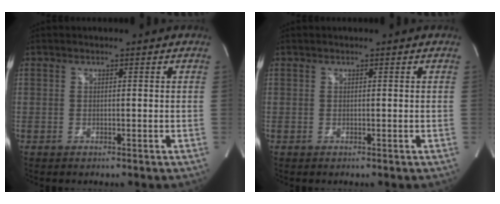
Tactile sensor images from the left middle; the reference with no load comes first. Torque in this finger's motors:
{"motor_torque": [0.08, 0.02, -0.09, 0.00]}